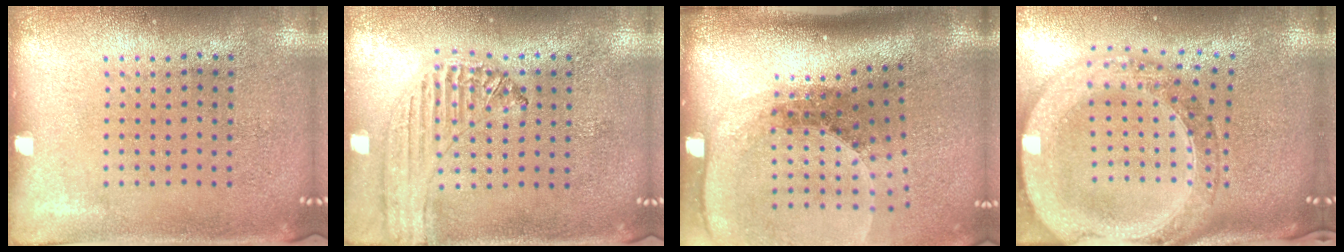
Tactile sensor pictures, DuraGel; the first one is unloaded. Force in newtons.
{"total": 0.8, "press": 0.8, "slide": 0.1}
{"total": 2.7, "press": 1.9, "slide": 1.9}
{"total": 3.0, "press": 2.4, "slide": 1.7}